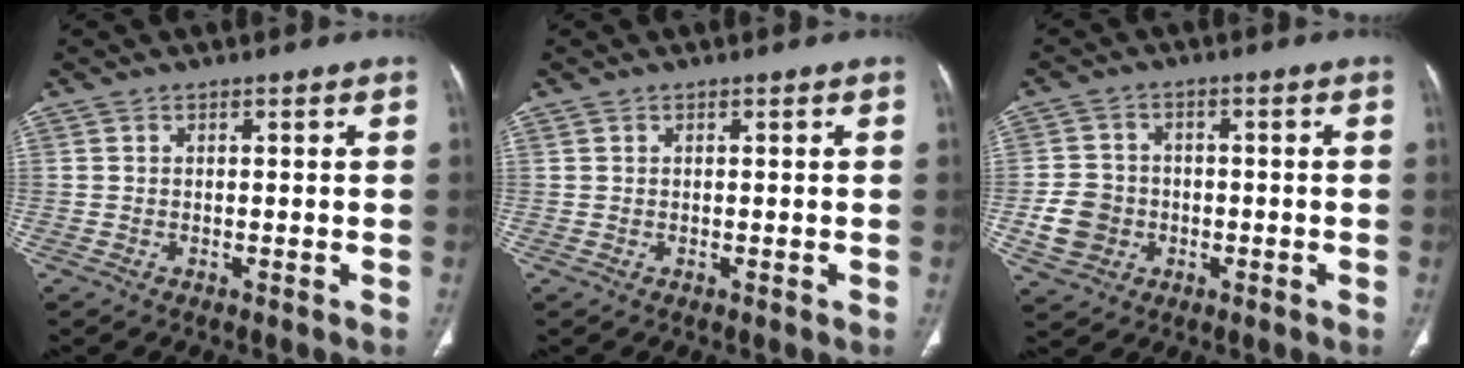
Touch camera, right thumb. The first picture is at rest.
{"total": 0.0}
{"total": 7.0, "force": [-1.8, 6.2, 2.8], "torque": [-0.038, 0.015, -0.030]}